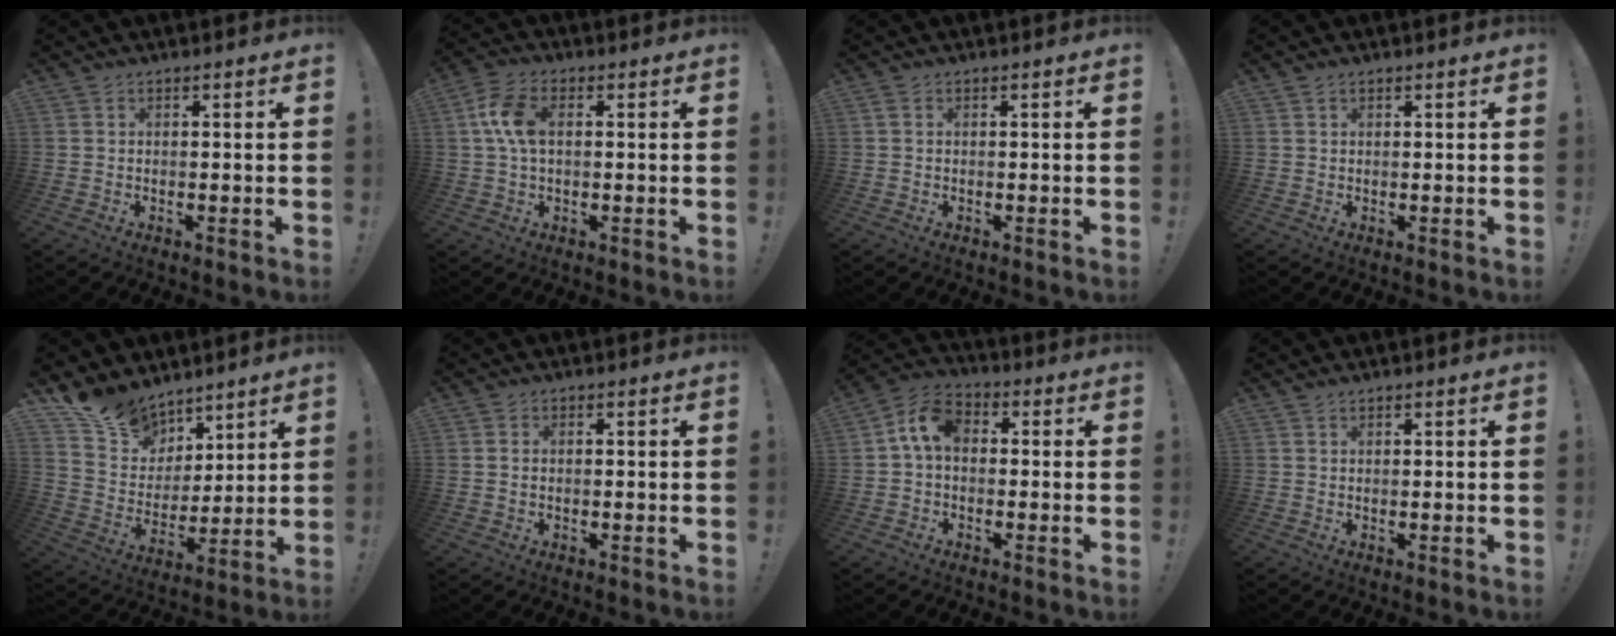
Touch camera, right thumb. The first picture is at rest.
{"total": 9.0, "force": [1.5, 5.3, 7.1], "torque": [-0.142, 0.006, 0.027]}
{"total": 0.5, "force": [0.1, 0.3, 0.5], "torque": [-0.010, 0.001, 0.001]}
{"total": 0.5, "force": [0.4, 0.2, 0.2], "torque": [-0.003, -0.001, 0.008]}
{"total": 14.3, "force": [10.6, 9.2, 2.8], "torque": [-0.061, -0.078, 0.207]}
{"total": 0.9, "force": [0.0, 0.7, 0.6], "torque": [-0.018, 0.006, 0.000]}
{"total": 9.0, "force": [0.9, 6.0, 6.7], "torque": [-0.135, 0.015, 0.022]}
{"total": 0.8, "force": [0.7, 0.1, 0.3], "torque": [-0.008, 0.001, 0.014]}